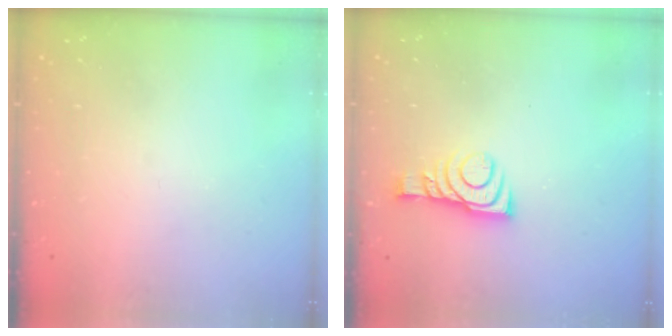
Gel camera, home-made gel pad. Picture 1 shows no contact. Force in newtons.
{"total": 9.1, "press": 9.1, "slide": 0.4}